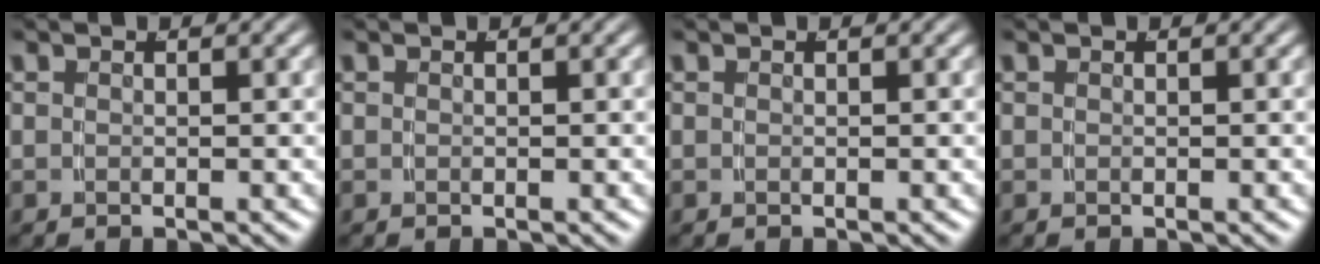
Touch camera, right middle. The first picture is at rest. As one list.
[{"total": 0.0}, {"total": 0.0}, {"total": 0.0}]